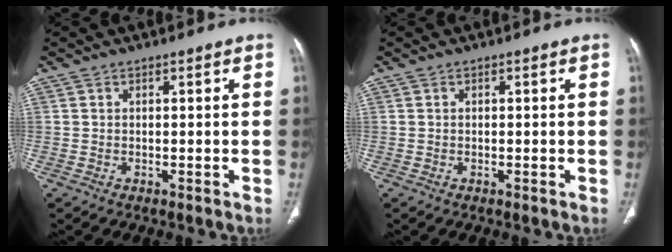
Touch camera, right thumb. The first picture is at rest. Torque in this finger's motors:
{"motor_torque": [0.28, -0.06, -0.34, 0.24, 0.04]}